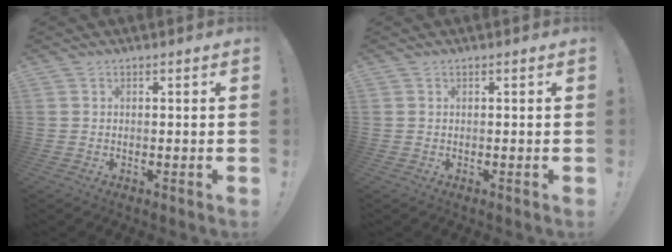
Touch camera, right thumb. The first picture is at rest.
{"total": 0.0}